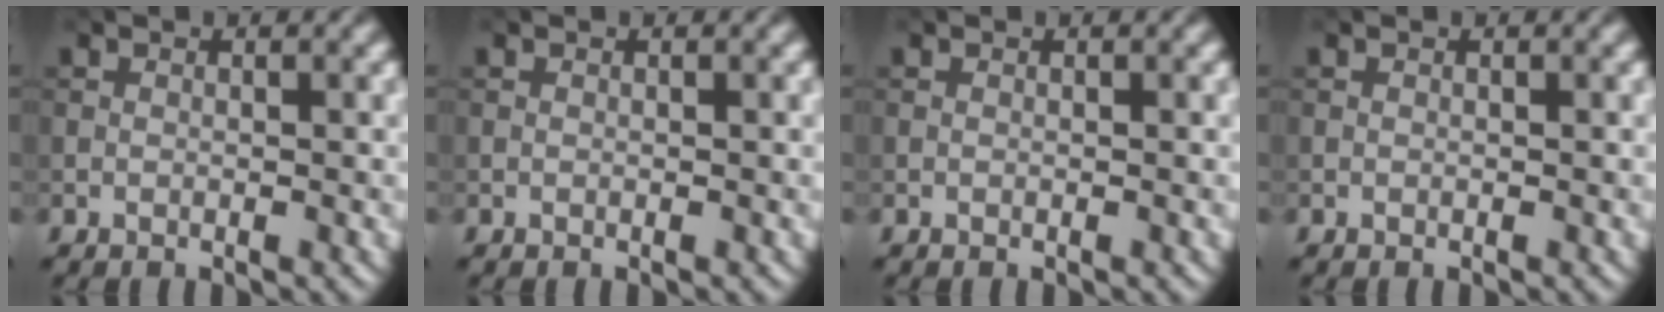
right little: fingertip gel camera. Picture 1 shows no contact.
{"total": 0.0}
{"total": 0.0}
{"total": 0.0}